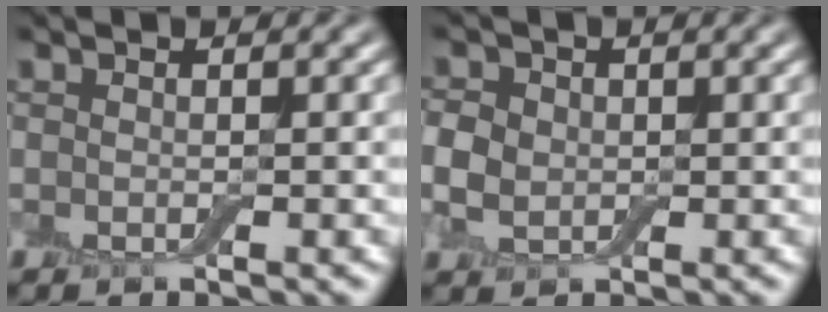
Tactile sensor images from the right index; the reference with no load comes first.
{"total": 3.0, "force": [0.1, 2.5, 1.5], "torque": [-0.036, 0.003, -0.002]}